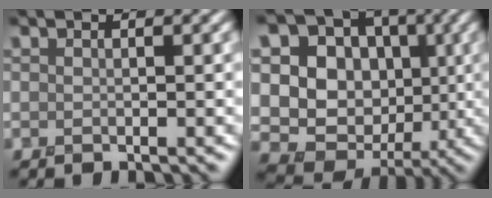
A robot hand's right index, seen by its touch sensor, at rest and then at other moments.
{"total": 15.0, "force": [1.5, 13.0, 7.4], "torque": [-0.173, 0.047, 0.026]}